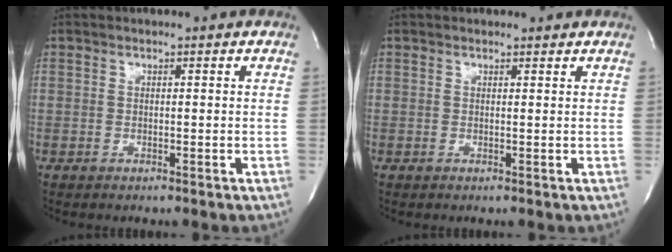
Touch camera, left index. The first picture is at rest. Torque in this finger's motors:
{"motor_torque": [-0.04, 0.06, -0.02, 0.02]}